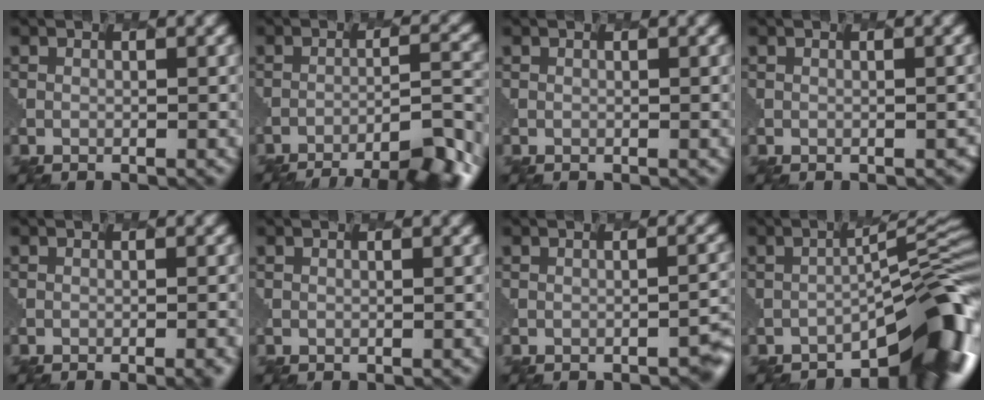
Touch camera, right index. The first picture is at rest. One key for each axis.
{"total": 8.9, "fx": -7.7, "fy": 1.5, "fz": 4.3, "tx": -0.063, "ty": 0.004, "tz": -0.092}
{"total": 0.0}
{"total": 1.4, "fx": -0.6, "fy": 0.6, "fz": 1.1, "tx": -0.016, "ty": -0.004, "tz": 0.011}
{"total": 3.2, "fx": -1.2, "fy": 1.2, "fz": 2.7, "tx": -0.016, "ty": 0.008, "tz": -0.004}
{"total": 0.0}
{"total": 2.7, "fx": -1.7, "fy": 0.5, "fz": 2.0, "tx": -0.030, "ty": 0.003, "tz": -0.015}
{"total": 8.0, "fx": -5.5, "fy": 1.2, "fz": 5.7, "tx": -0.077, "ty": 0.019, "tz": -0.079}